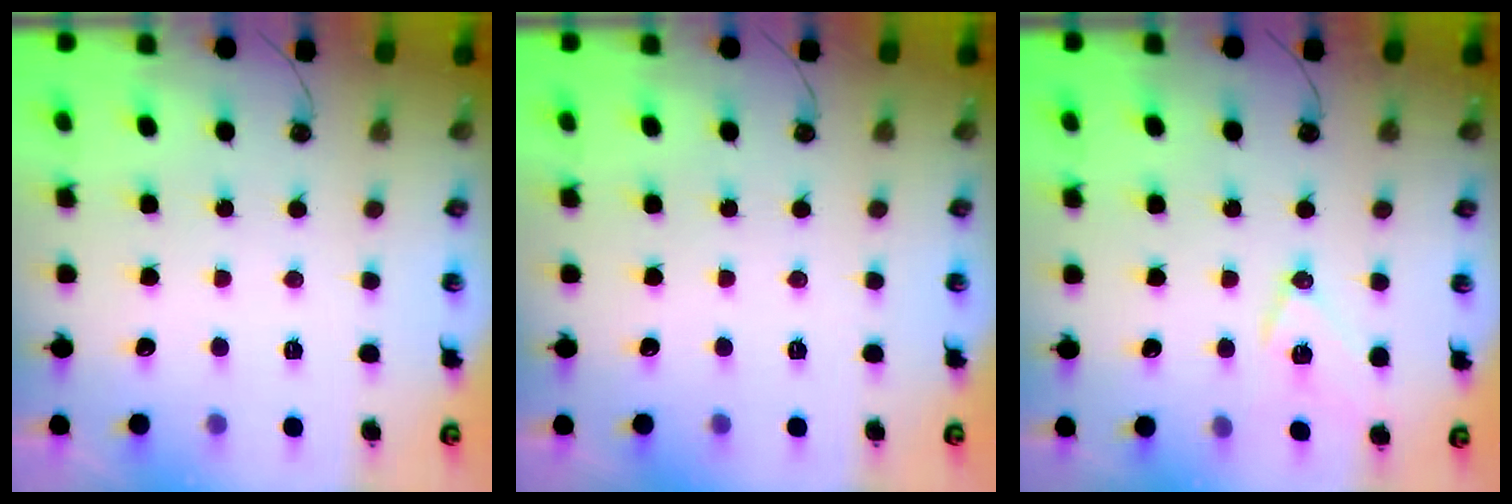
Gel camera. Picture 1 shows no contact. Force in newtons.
{"total": 0.0}
{"total": 10.7, "press": 9.9, "slide": 3.9}